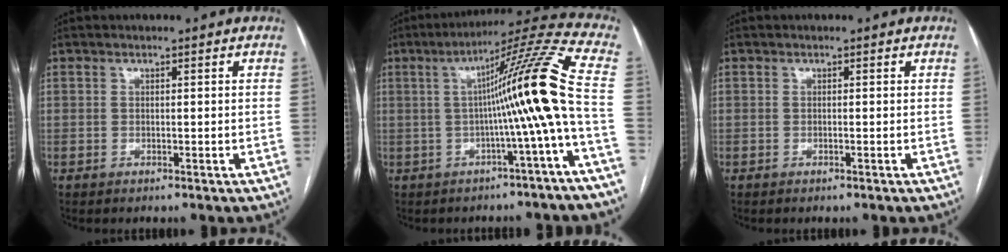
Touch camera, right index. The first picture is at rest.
{"total": 13.9, "force": [-1.1, -2.6, 13.6], "torque": [-0.185, 0.018, -0.022]}
{"total": 0.0}